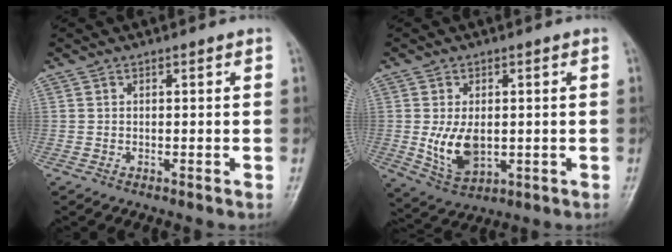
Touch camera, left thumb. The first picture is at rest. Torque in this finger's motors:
{"motor_torque": [0.90, 1.11, 1.06, -0.21, 0.11]}